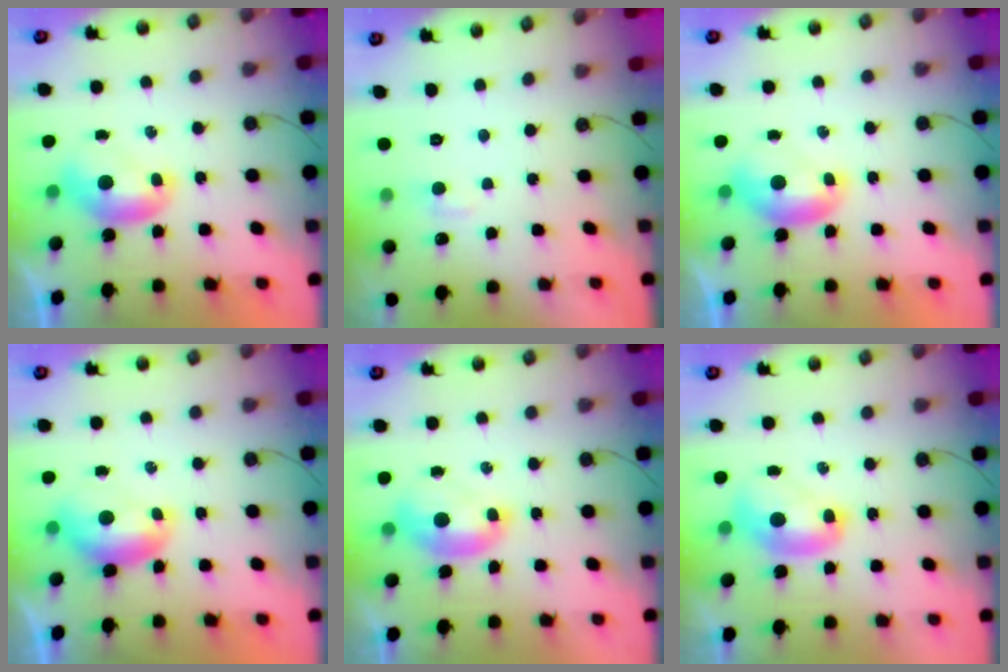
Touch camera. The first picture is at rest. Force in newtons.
{"total": 1.4, "press": 1.2, "slide": 0.7}
{"total": 0.0}
{"total": 0.0}
{"total": 1.8, "press": 1.6, "slide": 0.6}
{"total": 2.1, "press": 2.1, "slide": 0.2}